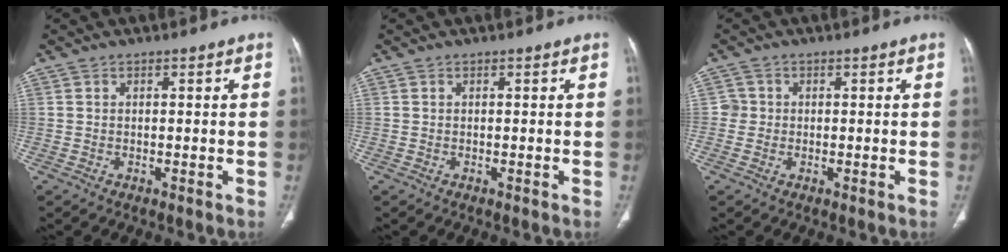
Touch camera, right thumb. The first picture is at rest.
{"total": 0.0}
{"total": 1.8, "force": [-0.1, 1.8, 0.1], "torque": [0.011, 0.007, -0.005]}